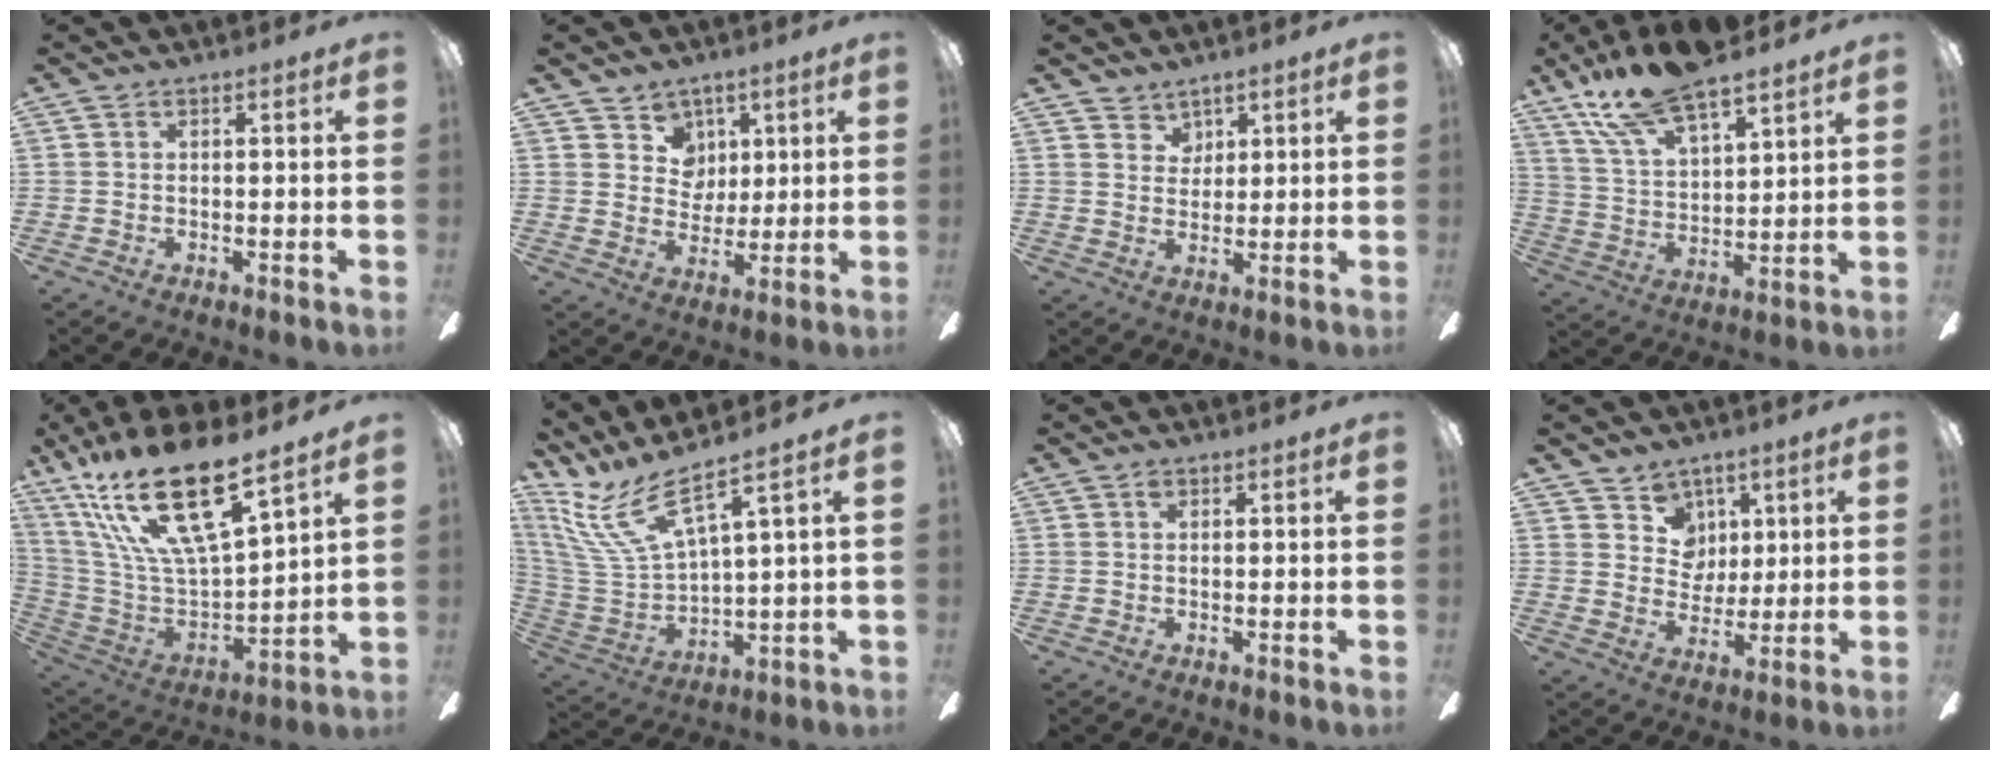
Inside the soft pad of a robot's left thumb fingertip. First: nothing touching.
{"total": 7.5, "force": [4.1, 6.2, 1.0], "torque": [-0.019, -0.018, 0.077]}
{"total": 3.8, "force": [2.9, 2.5, -0.3], "torque": [0.008, -0.015, 0.052]}
{"total": 16.6, "force": [13.4, 5.0, 8.6], "torque": [-0.174, -0.068, 0.237]}
{"total": 23.7, "force": [15.6, 6.8, 16.4], "torque": [-0.333, -0.106, 0.269]}
{"total": 16.9, "force": [10.2, 5.6, 12.3], "torque": [-0.281, -0.059, 0.177]}
{"total": 0.8, "force": [0.4, 0.5, 0.5], "torque": [-0.011, 0.002, 0.007]}
{"total": 8.2, "force": [4.5, 6.8, 1.1], "torque": [-0.016, -0.025, 0.084]}